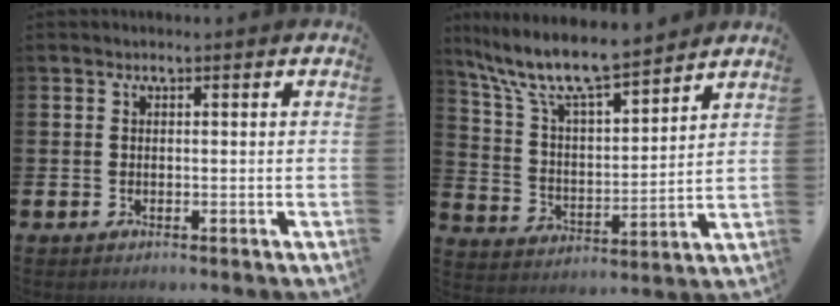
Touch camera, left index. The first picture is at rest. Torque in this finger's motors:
{"motor_torque": [0.45, -0.47, 1.05, 0.21]}